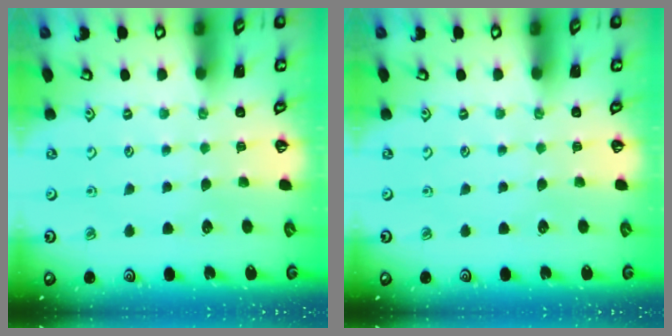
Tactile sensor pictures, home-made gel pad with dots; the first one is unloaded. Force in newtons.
{"total": 0.0}